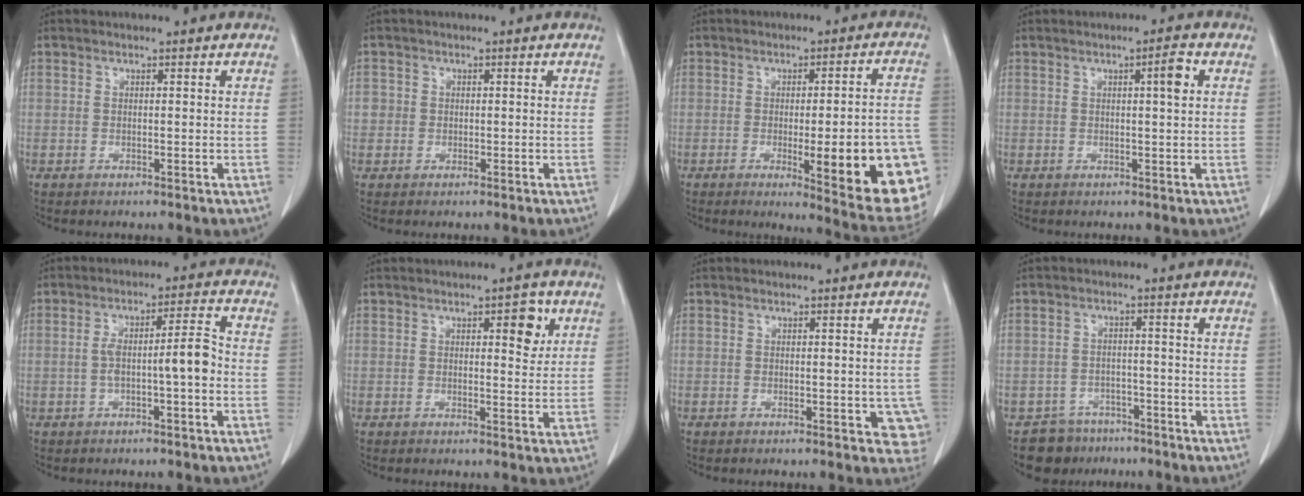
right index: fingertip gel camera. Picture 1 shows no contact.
{"total": 1.7, "force": [-0.1, 1.7, 0.2], "torque": [0.009, 0.008, -0.002]}
{"total": 18.3, "force": [-5.7, 2.2, 17.3], "torque": [-0.121, 0.004, -0.056]}
{"total": 2.8, "force": [0.8, 0.1, 2.7], "torque": [-0.040, 0.002, 0.011]}
{"total": 6.2, "force": [-1.1, 0.6, 6.1], "torque": [-0.104, 0.025, -0.014]}
{"total": 4.1, "force": [1.8, 1.4, 3.4], "torque": [-0.042, -0.003, 0.023]}
{"total": 4.2, "force": [-0.8, 2.2, 3.5], "torque": [-0.013, 0.000, -0.008]}
{"total": 6.0, "force": [-4.5, 3.9, -0.4], "torque": [0.016, 0.016, -0.069]}